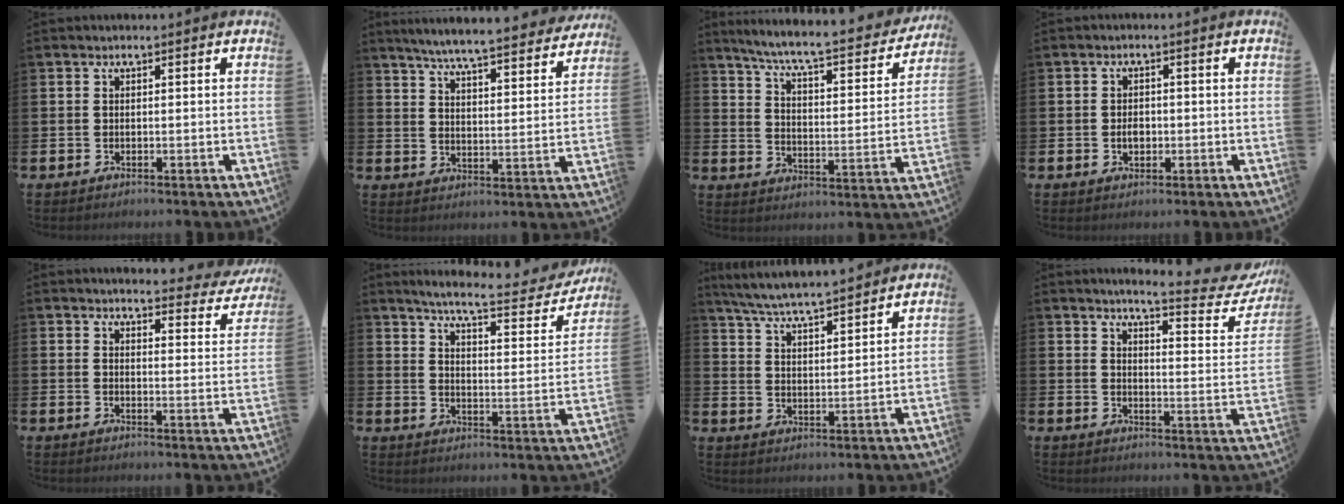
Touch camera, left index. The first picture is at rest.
{"total": 6.5, "force": [6.2, 0.0, 2.0], "torque": [-0.061, -0.047, 0.104]}
{"total": 7.2, "force": [6.5, 0.7, 3.0], "torque": [-0.081, -0.052, 0.104]}
{"total": 2.1, "force": [-0.3, 1.6, 1.4], "torque": [-0.010, -0.001, -0.011]}
{"total": 3.6, "force": [3.4, 0.6, 0.7], "torque": [-0.022, -0.028, 0.056]}
{"total": 6.9, "force": [6.3, 0.5, 2.8], "torque": [-0.067, -0.049, 0.101]}
{"total": 6.4, "force": [6.2, 0.0, 1.5], "torque": [-0.055, -0.045, 0.109]}
{"total": 6.0, "force": [5.5, 0.7, 2.4], "torque": [-0.042, -0.051, 0.084]}